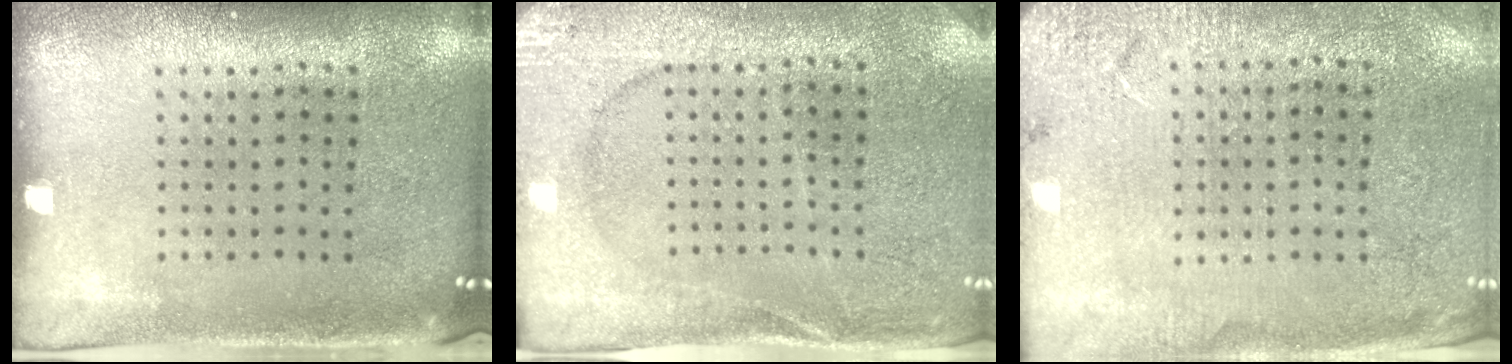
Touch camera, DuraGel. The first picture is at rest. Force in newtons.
{"total": 2.7, "press": 2.7, "slide": 0.2}
{"total": 2.5, "press": 2.5, "slide": 0.2}